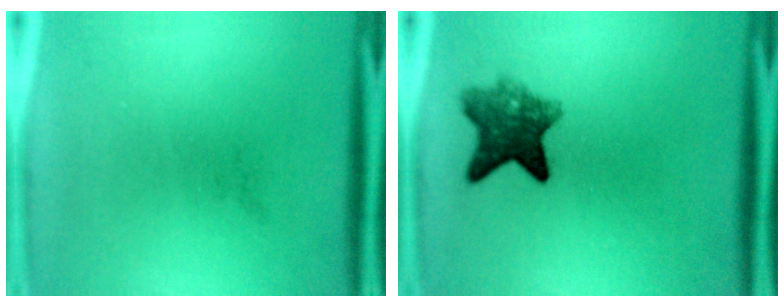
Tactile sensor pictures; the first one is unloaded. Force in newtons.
{"total": 6.6}